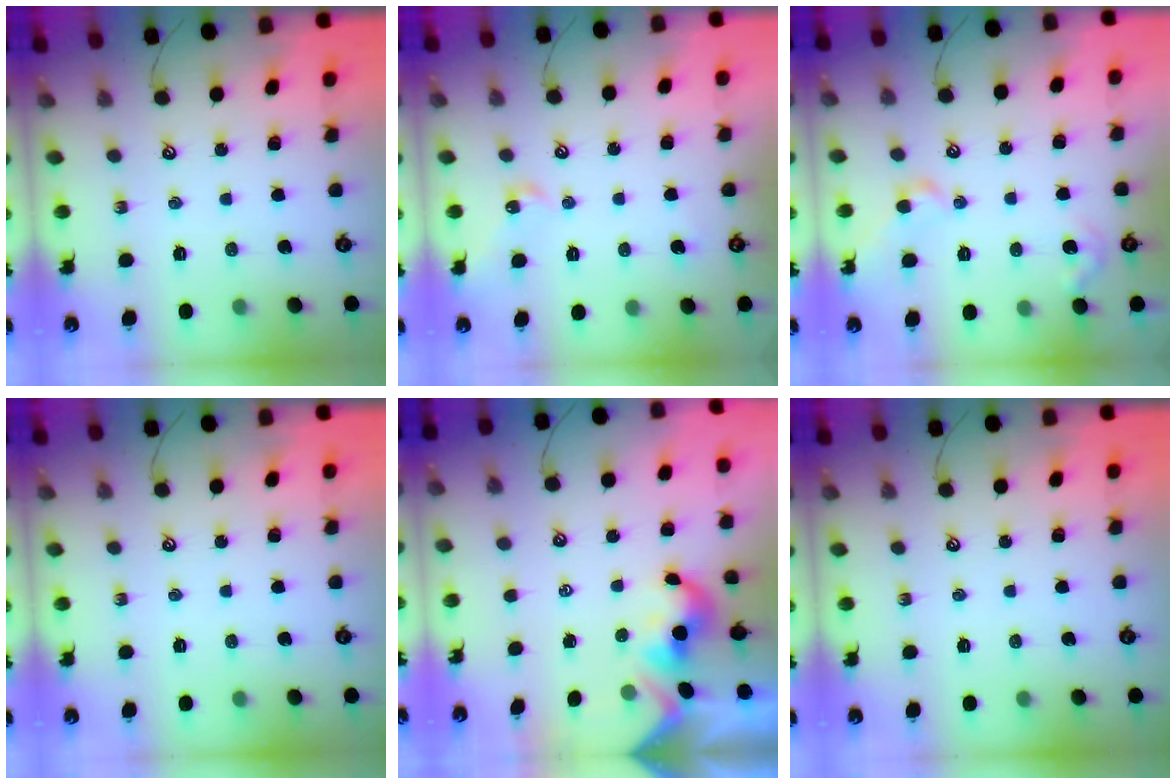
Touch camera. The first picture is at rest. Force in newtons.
{"total": 3.8, "press": 3.7, "slide": 0.7}
{"total": 6.3, "press": 6.2, "slide": 1.0}
{"total": 0.0}
{"total": 1.9, "press": 1.9, "slide": 0.4}
{"total": 0.0}